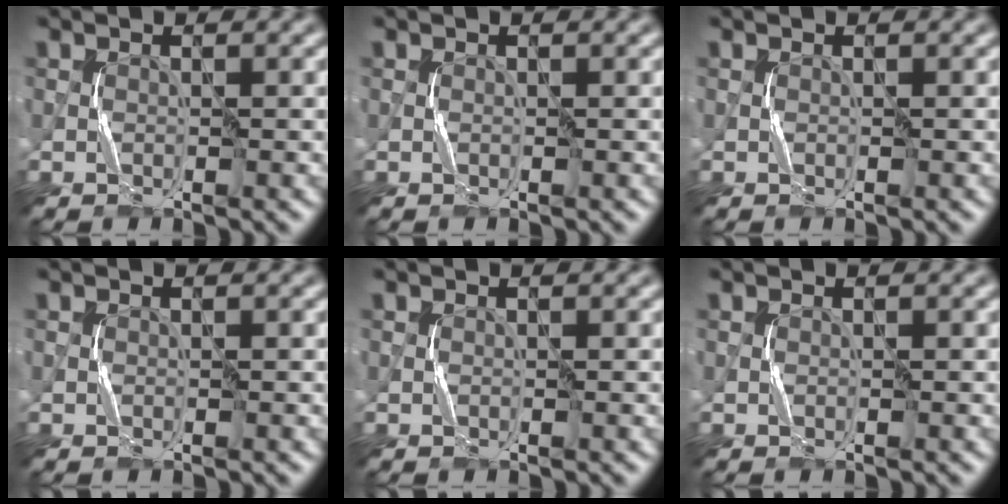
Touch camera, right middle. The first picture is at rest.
{"total": 0.0}
{"total": 0.0}
{"total": 0.0}
{"total": 0.0}
{"total": 0.0}